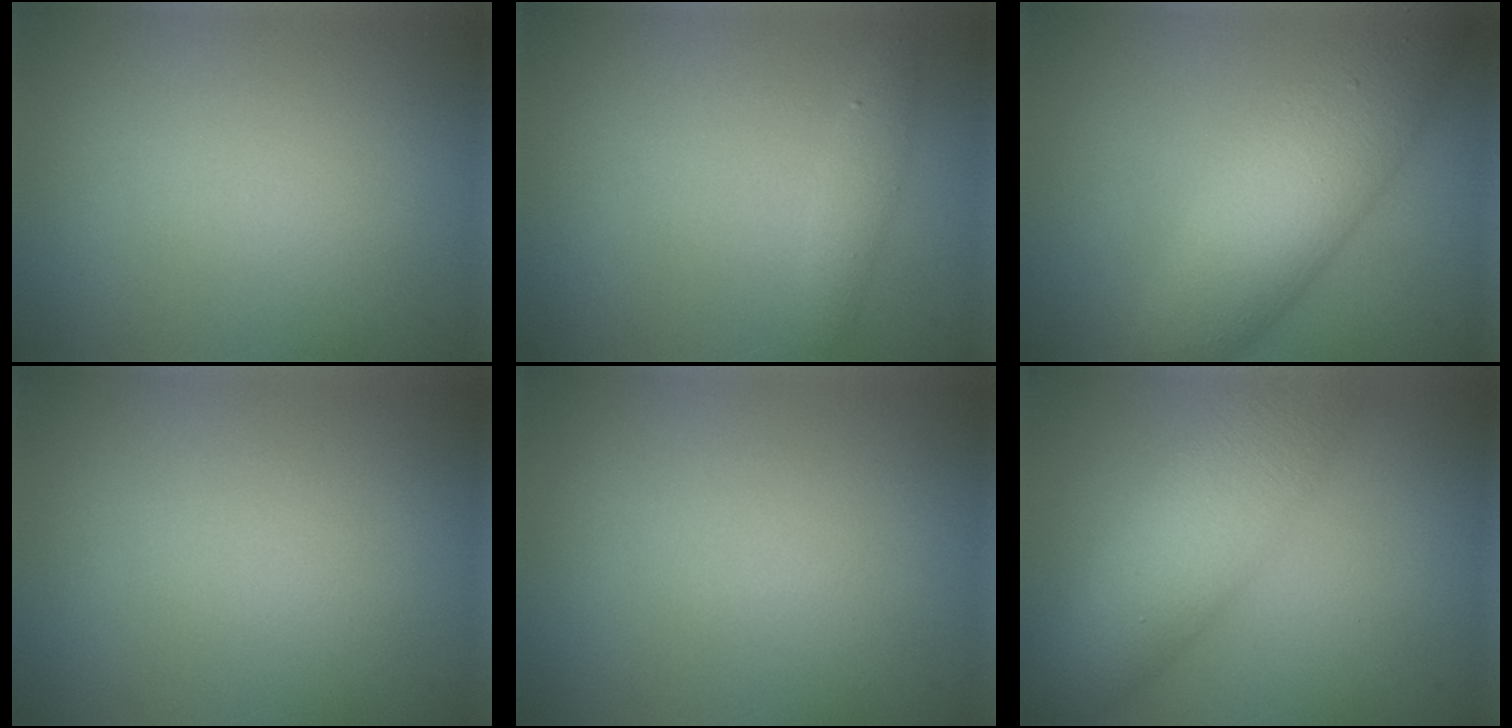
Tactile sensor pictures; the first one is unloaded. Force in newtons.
{"total": 1.3, "press": 1.3, "slide": 0.1}
{"total": 8.1, "press": 8.1, "slide": 0.1}
{"total": 0.0}
{"total": 0.0}
{"total": 7.8, "press": 7.8, "slide": 0.3}